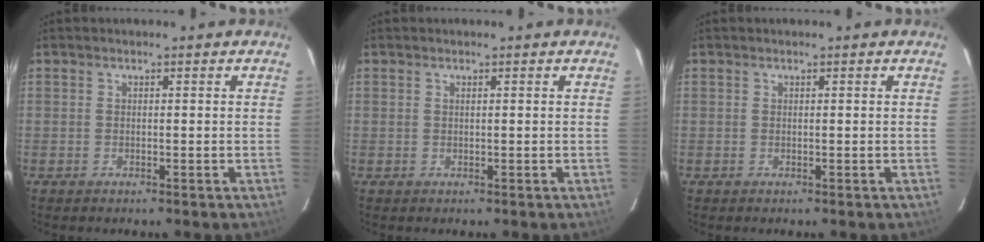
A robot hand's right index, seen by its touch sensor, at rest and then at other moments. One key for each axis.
{"total": 0.0}
{"total": 0.0}